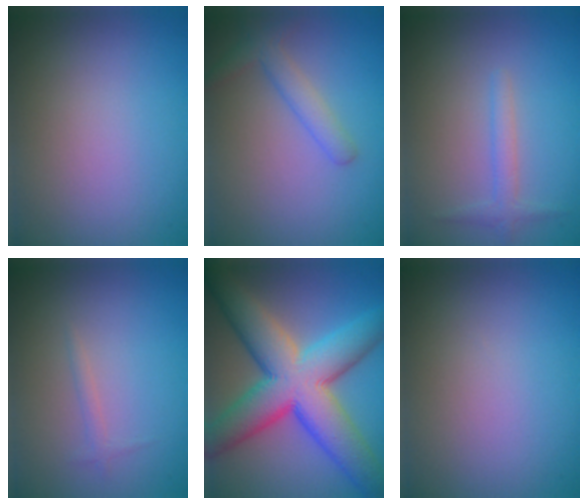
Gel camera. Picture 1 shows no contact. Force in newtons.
{"total": 2.4, "press": 2.4, "slide": 0.1}
{"total": 1.6, "press": 1.6, "slide": 0.1}
{"total": 0.7, "press": 0.7, "slide": 0.1}
{"total": 12.5, "press": 12.5, "slide": 0.4}
{"total": 0.0}